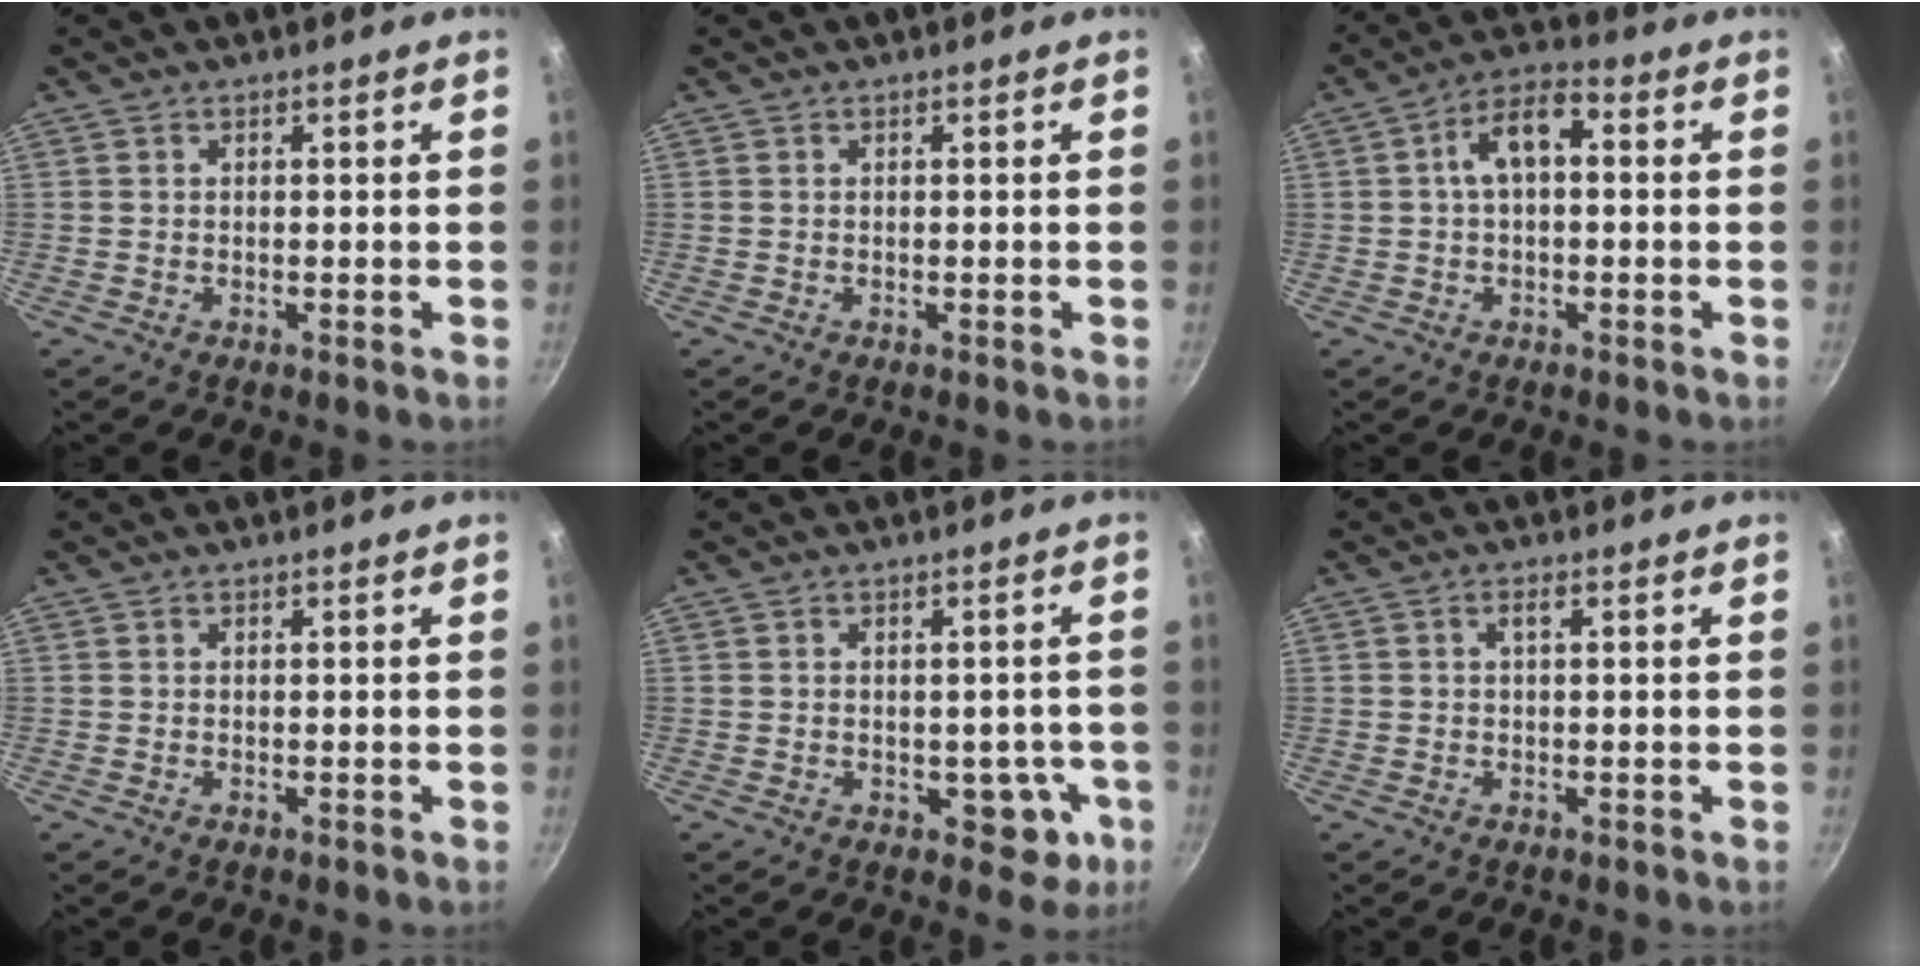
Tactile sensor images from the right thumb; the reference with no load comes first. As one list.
[{"total": 0.0}, {"total": 7.7, "force": [0.8, 4.4, 6.3], "torque": [-0.096, 0.030, 0.005]}, {"total": 0.0}, {"total": 6.4, "force": [-1.8, 4.1, 4.5], "torque": [-0.015, 0.016, -0.016]}, {"total": 1.2, "force": [0.2, 0.4, 1.1], "torque": [-0.021, 0.005, 0.003]}]